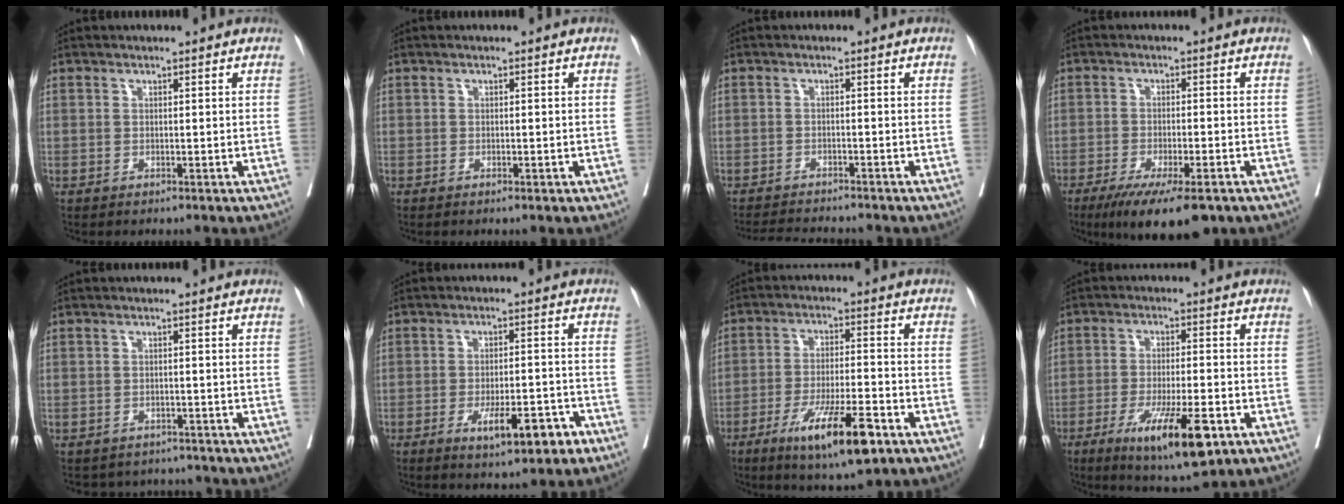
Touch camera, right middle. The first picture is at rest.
{"total": 0.8, "force": [-0.5, 0.3, 0.5], "torque": [-0.011, -0.001, -0.006]}
{"total": 6.9, "force": [-6.6, 0.3, 2.0], "torque": [-0.025, -0.009, -0.102]}
{"total": 11.5, "force": [-8.0, 2.4, 7.9], "torque": [-0.115, -0.021, -0.124]}
{"total": 5.4, "force": [-5.1, 1.8, -0.2], "torque": [0.007, 0.013, -0.064]}
{"total": 7.9, "force": [-4.2, 2.0, 6.4], "torque": [-0.093, -0.001, -0.057]}
{"total": 12.3, "force": [-6.8, 1.8, 10.1], "torque": [-0.173, -0.021, -0.108]}
{"total": 12.4, "force": [-6.0, 2.2, 10.7], "torque": [-0.176, -0.026, -0.088]}